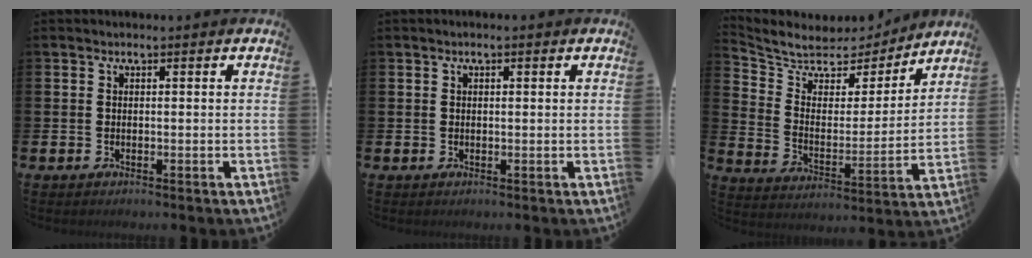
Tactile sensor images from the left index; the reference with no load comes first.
{"total": 0.7, "force": [0.3, 0.1, 0.6], "torque": [-0.002, -0.001, 0.004]}
{"total": 6.5, "force": [5.6, 3.0, 1.0], "torque": [-0.061, -0.048, 0.094]}